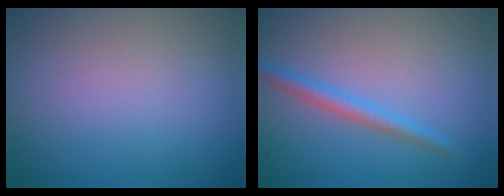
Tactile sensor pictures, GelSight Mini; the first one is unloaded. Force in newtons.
{"total": 2.0, "press": 2.0, "slide": 0.1}